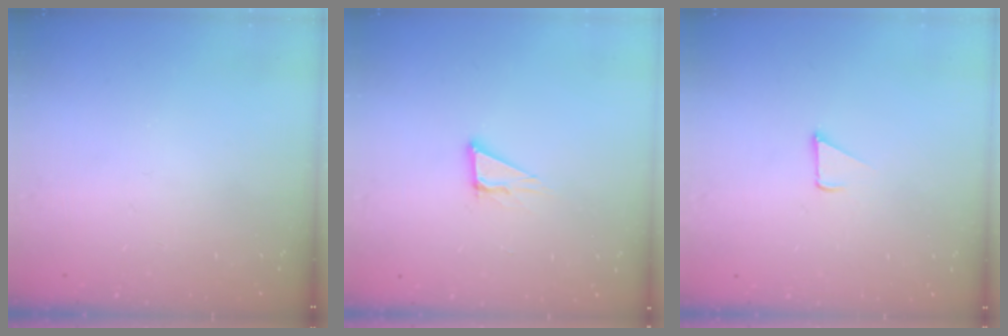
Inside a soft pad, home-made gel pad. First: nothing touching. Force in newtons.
{"total": 5.1, "press": 5.1, "slide": 0.5}
{"total": 2.4, "press": 2.4, "slide": 0.2}